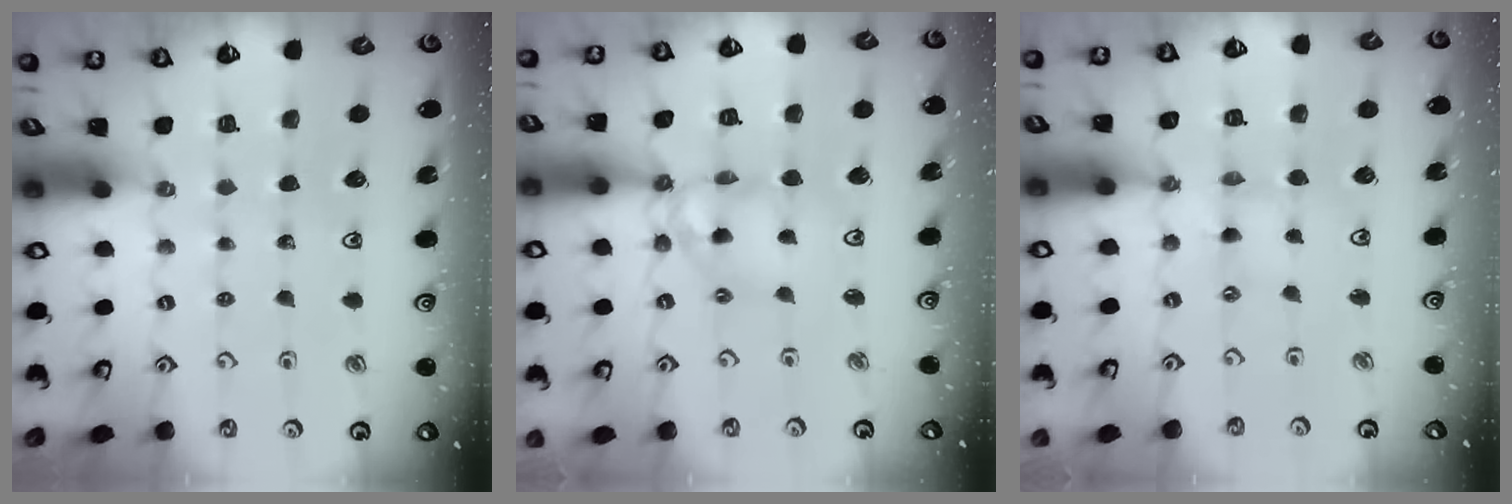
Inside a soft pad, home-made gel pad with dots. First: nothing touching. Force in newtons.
{"total": 10.8, "press": 10.8, "slide": 0.9}
{"total": 1.9, "press": 1.9, "slide": 0.4}